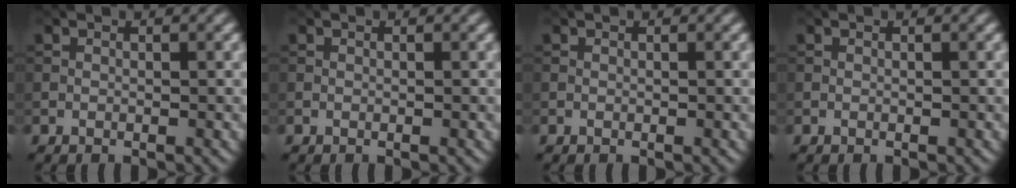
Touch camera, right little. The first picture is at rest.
{"total": 0.0}
{"total": 0.0}
{"total": 0.0}